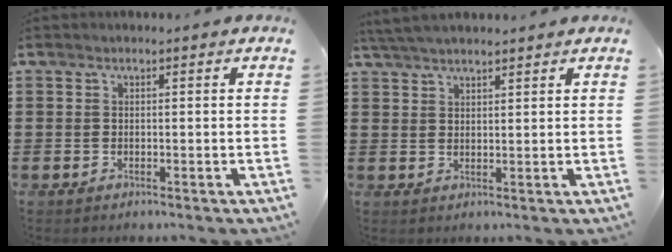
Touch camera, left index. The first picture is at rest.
{"total": 3.6, "force": [3.3, 0.4, 1.3], "torque": [-0.034, 0.000, 0.063]}